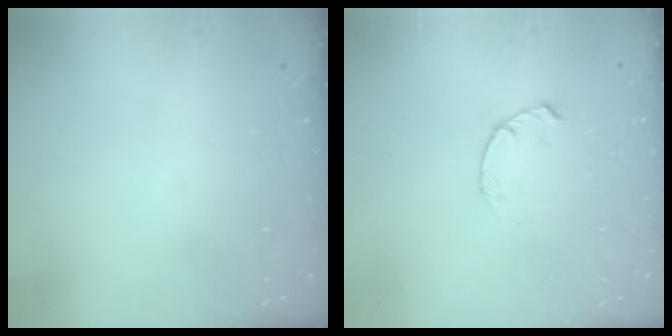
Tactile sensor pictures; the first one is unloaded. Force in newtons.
{"total": 1.8, "press": 1.8, "slide": 0.3}